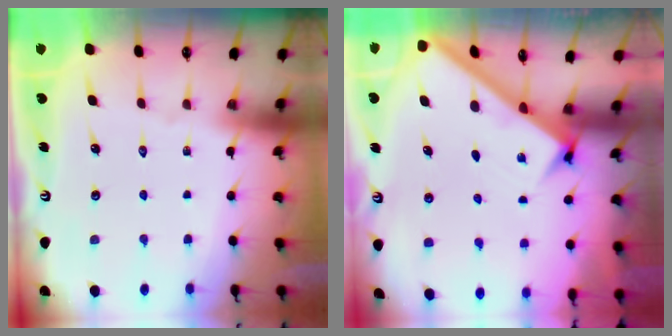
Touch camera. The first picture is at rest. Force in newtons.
{"total": 2.5, "press": 2.4, "slide": 0.4}